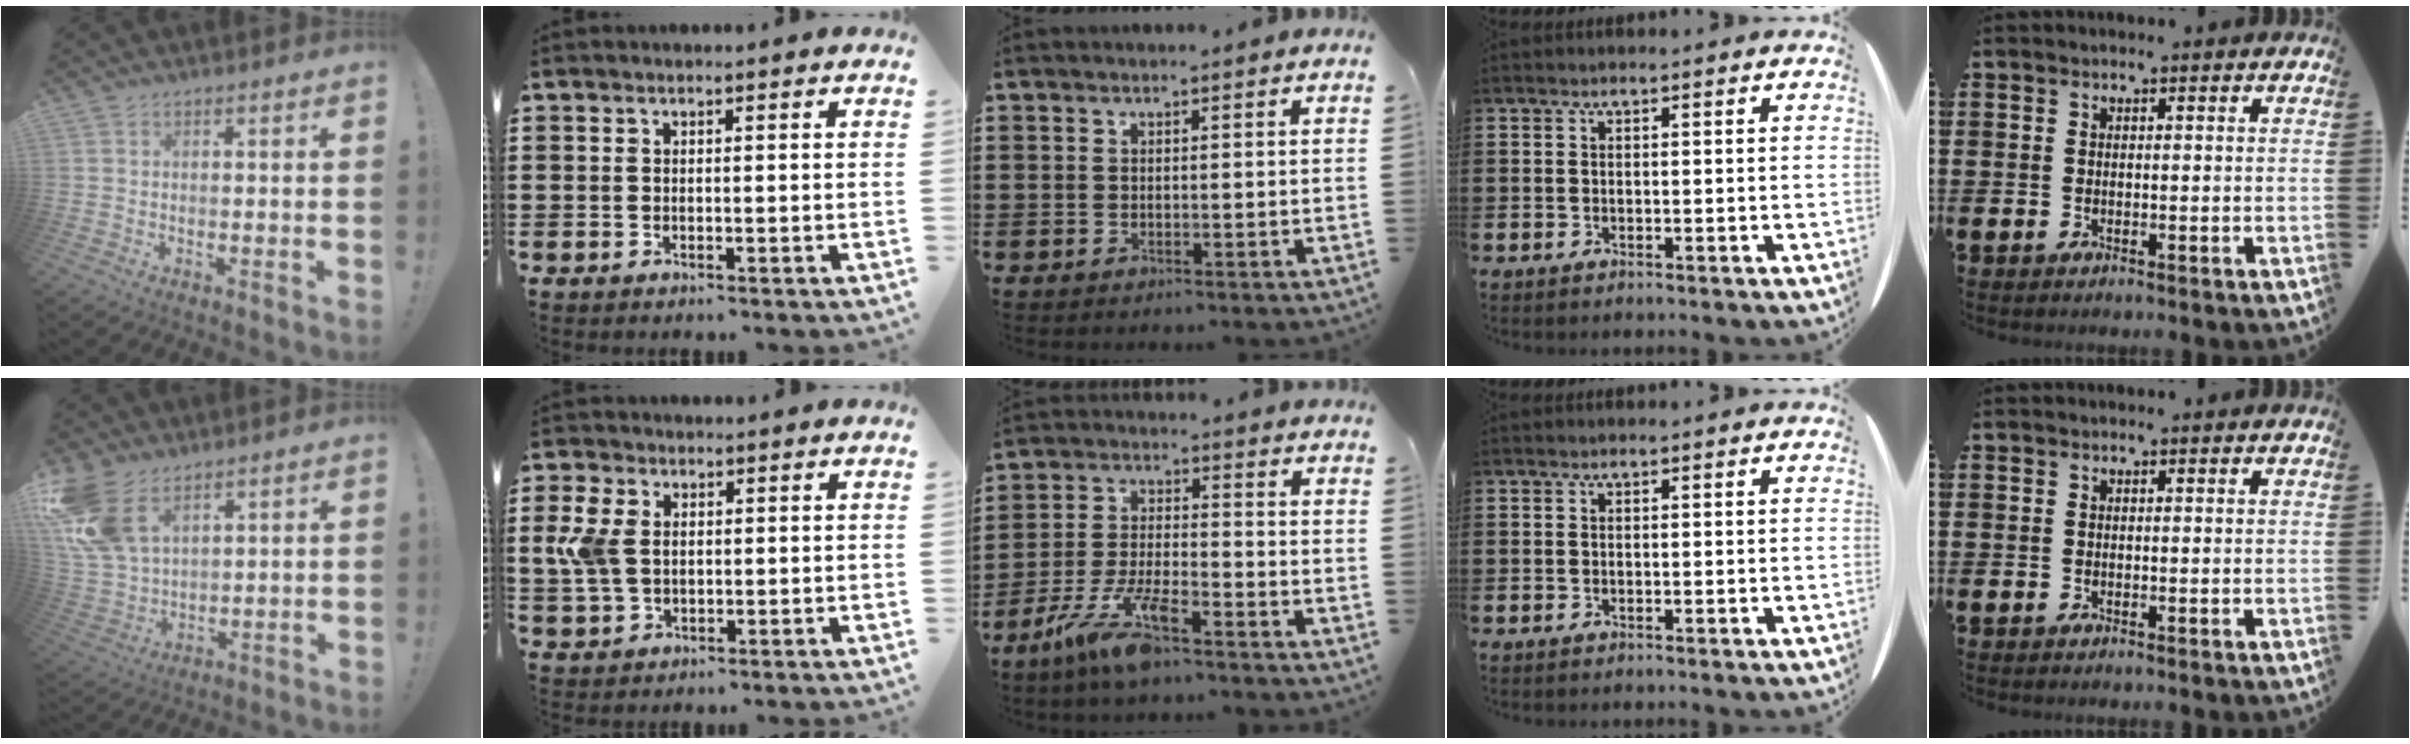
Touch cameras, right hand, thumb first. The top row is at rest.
{"thumb": {"total": 14.7, "force": [8.3, 8.8, 8.4], "torque": [-0.174, -0.038, 0.164]}, "index": {"total": 5.9, "force": [0.8, 4.0, 4.2], "torque": [-0.126, 0.000, 0.005]}, "middle": {"total": 8.9, "force": [-6.2, 1.7, 6.2], "torque": [-0.136, -0.007, -0.120]}}